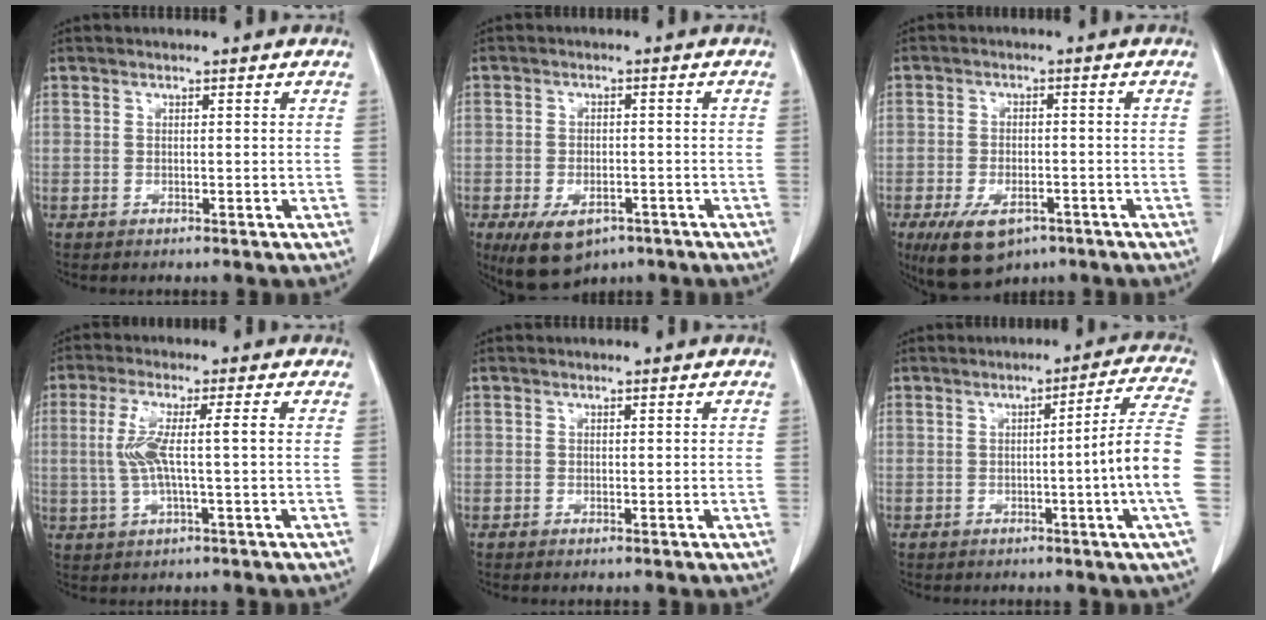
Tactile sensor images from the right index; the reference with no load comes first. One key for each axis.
{"total": 8.5, "fx": -5.3, "fy": 4.6, "fz": 4.9, "tx": -0.082, "ty": -0.006, "tz": -0.076}
{"total": 8.8, "fx": -5.5, "fy": 4.3, "fz": 5.4, "tx": -0.097, "ty": -0.009, "tz": -0.083}
{"total": 6.3, "fx": 0.2, "fy": 0.3, "fz": 6.3, "tx": -0.135, "ty": 0.011, "tz": 0.006}
{"total": 0.0}
{"total": 10.1, "fx": -1.9, "fy": -2.4, "fz": 9.6, "tx": -0.121, "ty": -0.005, "tz": -0.028}